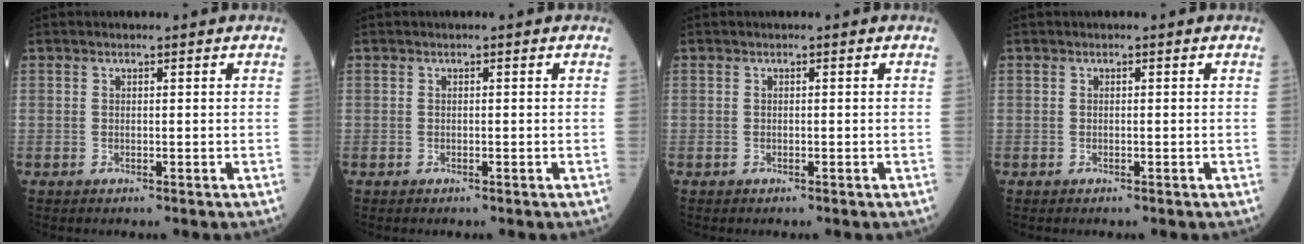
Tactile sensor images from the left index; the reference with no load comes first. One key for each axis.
{"total": 0.0}
{"total": 0.0}
{"total": 0.0}